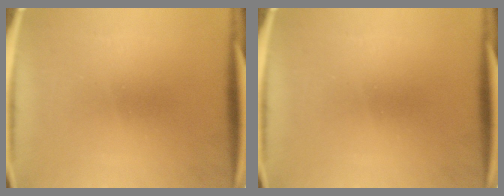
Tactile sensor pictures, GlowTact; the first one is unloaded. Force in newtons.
{"total": 0.0}